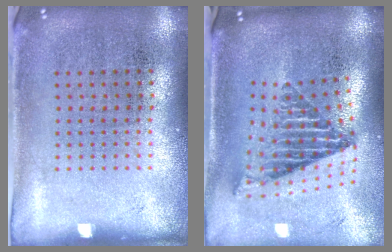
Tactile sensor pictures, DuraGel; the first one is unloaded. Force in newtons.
{"total": 2.7, "press": 1.7, "slide": 2.1}